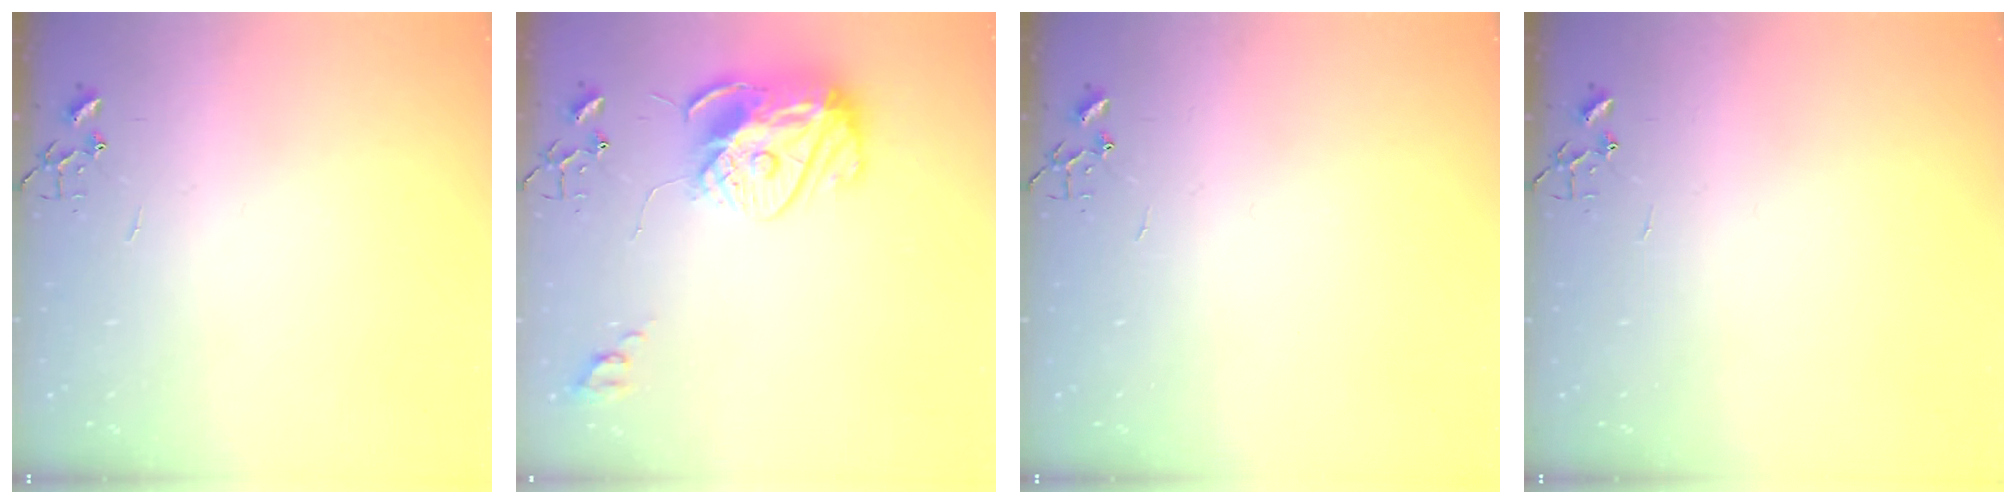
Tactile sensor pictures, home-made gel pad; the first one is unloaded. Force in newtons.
{"total": 13.9, "press": 13.8, "slide": 1.3}
{"total": 0.0}
{"total": 0.0}